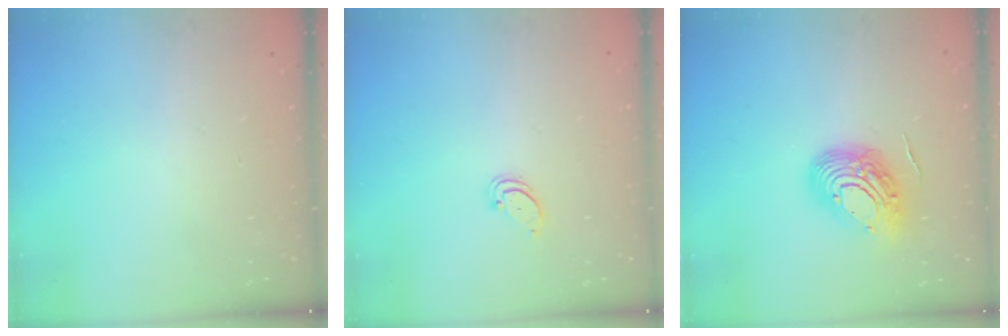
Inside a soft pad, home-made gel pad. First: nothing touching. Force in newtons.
{"total": 1.4, "press": 1.3, "slide": 0.1}
{"total": 14.5, "press": 14.5, "slide": 1.5}